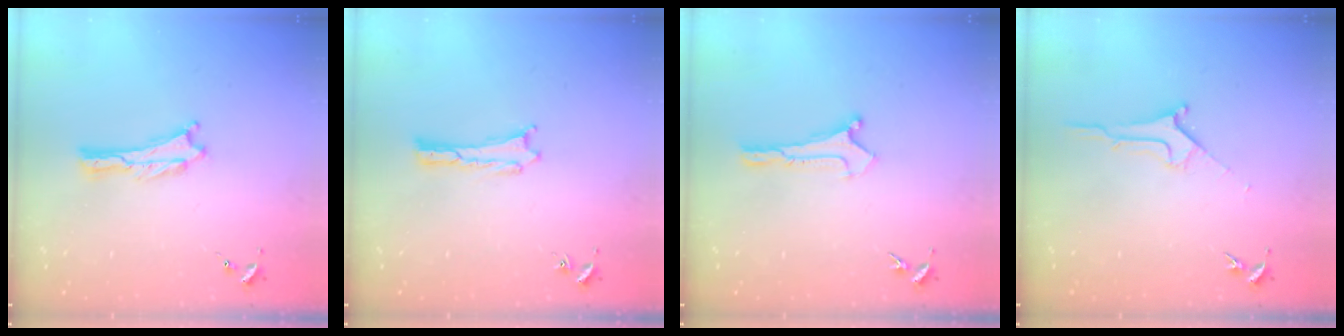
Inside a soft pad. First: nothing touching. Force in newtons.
{"total": 0.0}
{"total": 0.0}
{"total": 1.8, "press": 1.7, "slide": 0.2}